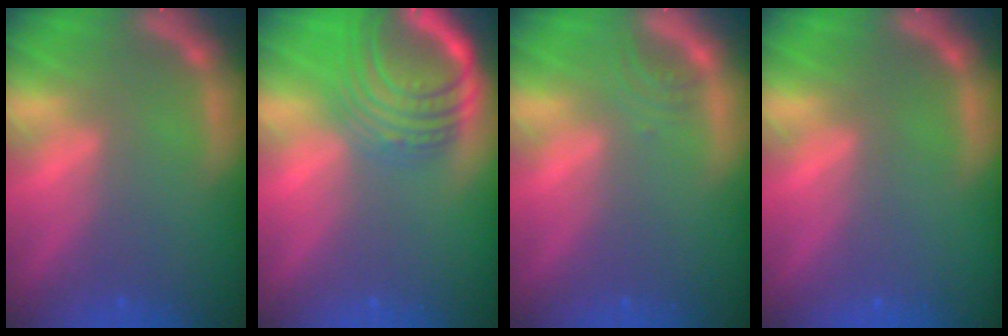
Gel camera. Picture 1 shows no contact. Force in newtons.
{"total": 9.5}
{"total": 1.4}
{"total": 0.0}